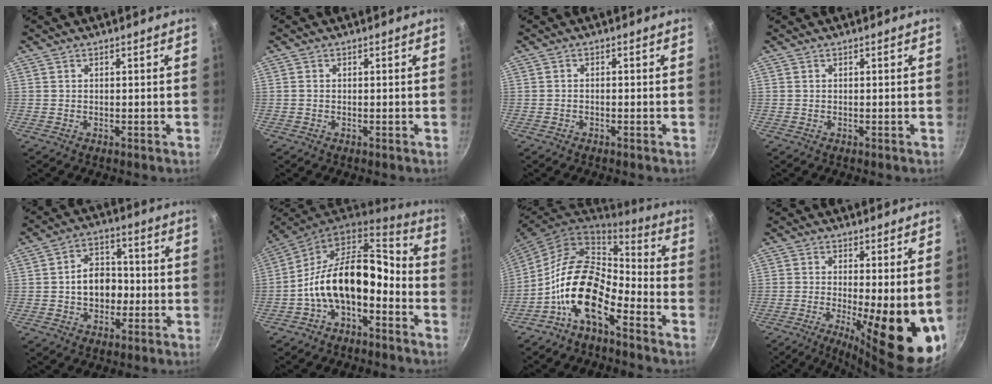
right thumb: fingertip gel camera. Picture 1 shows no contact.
{"total": 0.6, "force": [0.0, 0.5, 0.4], "torque": [-0.008, 0.003, -0.002]}
{"total": 0.7, "force": [-0.5, 0.4, 0.5], "torque": [-0.010, 0.006, -0.010]}
{"total": 0.0}
{"total": 8.9, "force": [-1.1, 6.8, 5.7], "torque": [-0.053, 0.020, -0.022]}
{"total": 16.3, "force": [-4.5, 9.8, 12.2], "torque": [-0.179, 0.071, -0.093]}
{"total": 15.0, "force": [-6.9, 7.5, 11.0], "torque": [-0.186, 0.069, -0.150]}
{"total": 15.4, "force": [-1.9, 4.5, 14.6], "torque": [-0.183, -0.024, -0.022]}